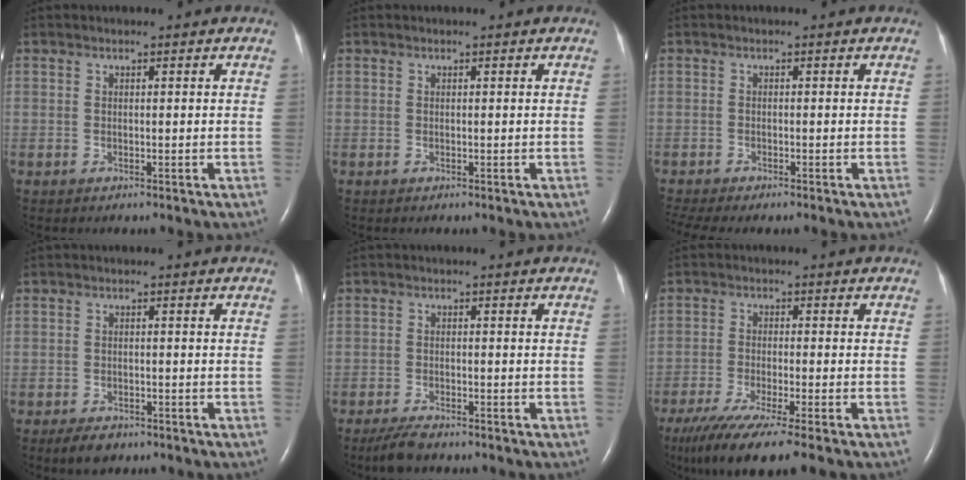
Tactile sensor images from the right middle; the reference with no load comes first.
{"total": 0.0}
{"total": 5.5, "force": [-4.7, 0.8, 2.8], "torque": [-0.046, -0.006, -0.071]}
{"total": 3.0, "force": [-2.2, 1.5, 1.5], "torque": [-0.030, -0.003, -0.029]}
{"total": 3.5, "force": [-3.0, 0.6, 1.8], "torque": [-0.043, -0.010, -0.053]}
{"total": 11.5, "force": [-8.6, 0.2, 7.6], "torque": [-0.132, -0.035, -0.143]}